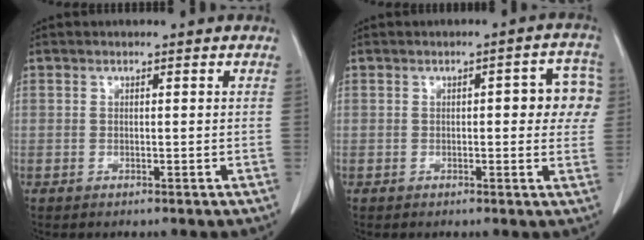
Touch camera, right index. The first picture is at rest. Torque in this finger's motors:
{"motor_torque": [0.14, 0.06, 0.09, 0.03]}